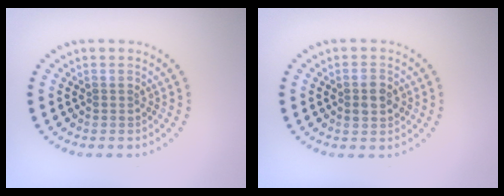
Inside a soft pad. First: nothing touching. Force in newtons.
{"total": 2.5, "press": 2.5, "slide": 0.2}